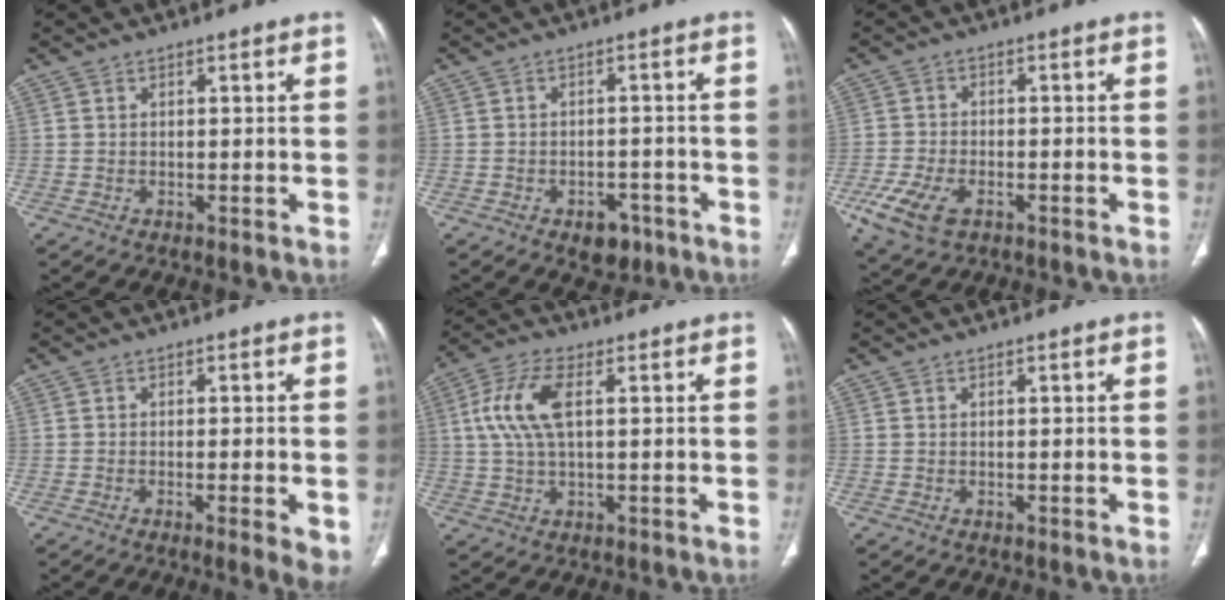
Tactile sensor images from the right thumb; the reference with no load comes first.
{"total": 5.1, "force": [-2.9, 3.3, 2.6], "torque": [-0.016, 0.018, -0.034]}
{"total": 8.7, "force": [-4.1, 4.8, 6.0], "torque": [-0.135, 0.004, -0.073]}
{"total": 5.3, "force": [-1.6, 0.9, 4.9], "torque": [-0.075, -0.011, -0.025]}
{"total": 9.4, "force": [2.0, 4.2, 8.2], "torque": [-0.186, 0.014, 0.037]}
{"total": 0.0}